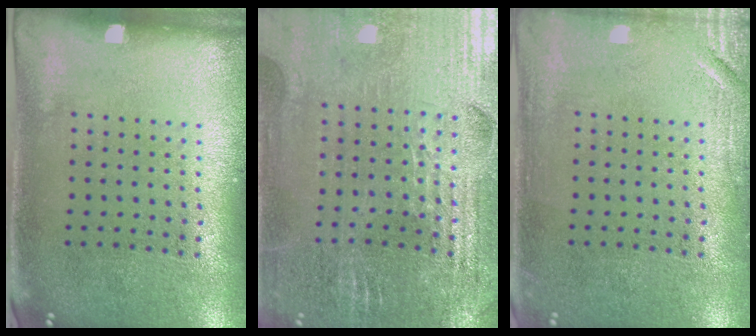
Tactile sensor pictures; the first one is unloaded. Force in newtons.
{"total": 3.0, "press": 3.0, "slide": 0.4}
{"total": 1.8, "press": 1.8, "slide": 0.3}